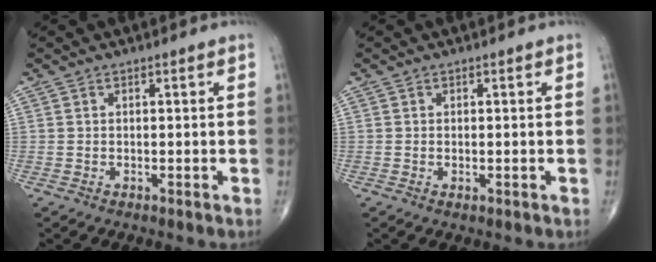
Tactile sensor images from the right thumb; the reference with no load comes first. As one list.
[{"total": 0.7, "force": [-0.1, 0.3, 0.6], "torque": [-0.012, -0.002, -0.003]}]